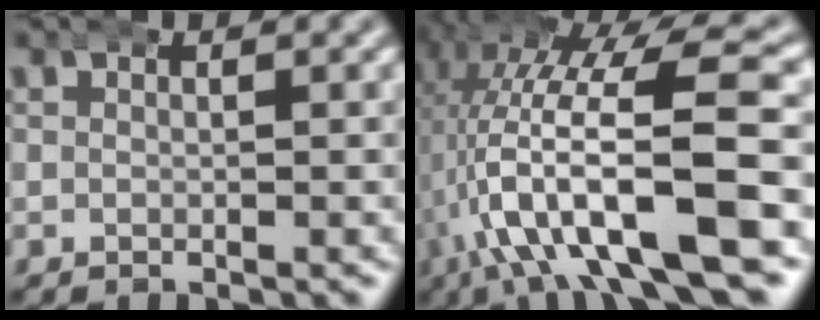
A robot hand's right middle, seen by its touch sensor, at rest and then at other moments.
{"total": 13.3, "force": [-1.0, 5.5, 12.1], "torque": [-0.210, -0.009, -0.002]}